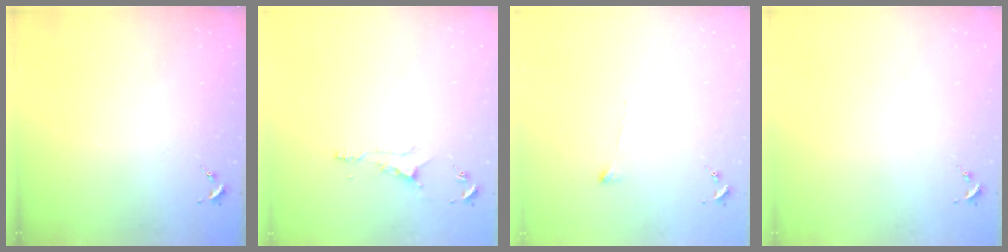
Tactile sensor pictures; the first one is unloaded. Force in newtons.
{"total": 5.3, "press": 5.2, "slide": 0.5}
{"total": 4.6, "press": 4.6, "slide": 0.6}
{"total": 0.0}